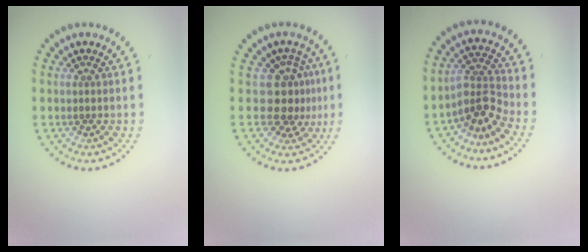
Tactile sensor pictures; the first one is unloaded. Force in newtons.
{"total": 3.3, "press": 2.4, "slide": 2.2}
{"total": 3.2, "press": 2.3, "slide": 2.3}